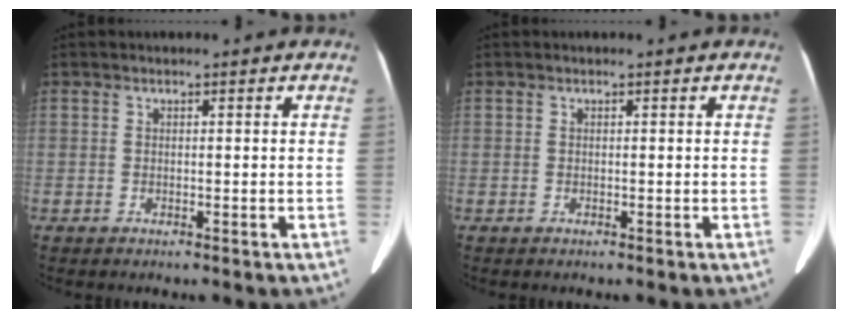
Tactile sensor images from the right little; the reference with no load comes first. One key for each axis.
{"total": 0.0}